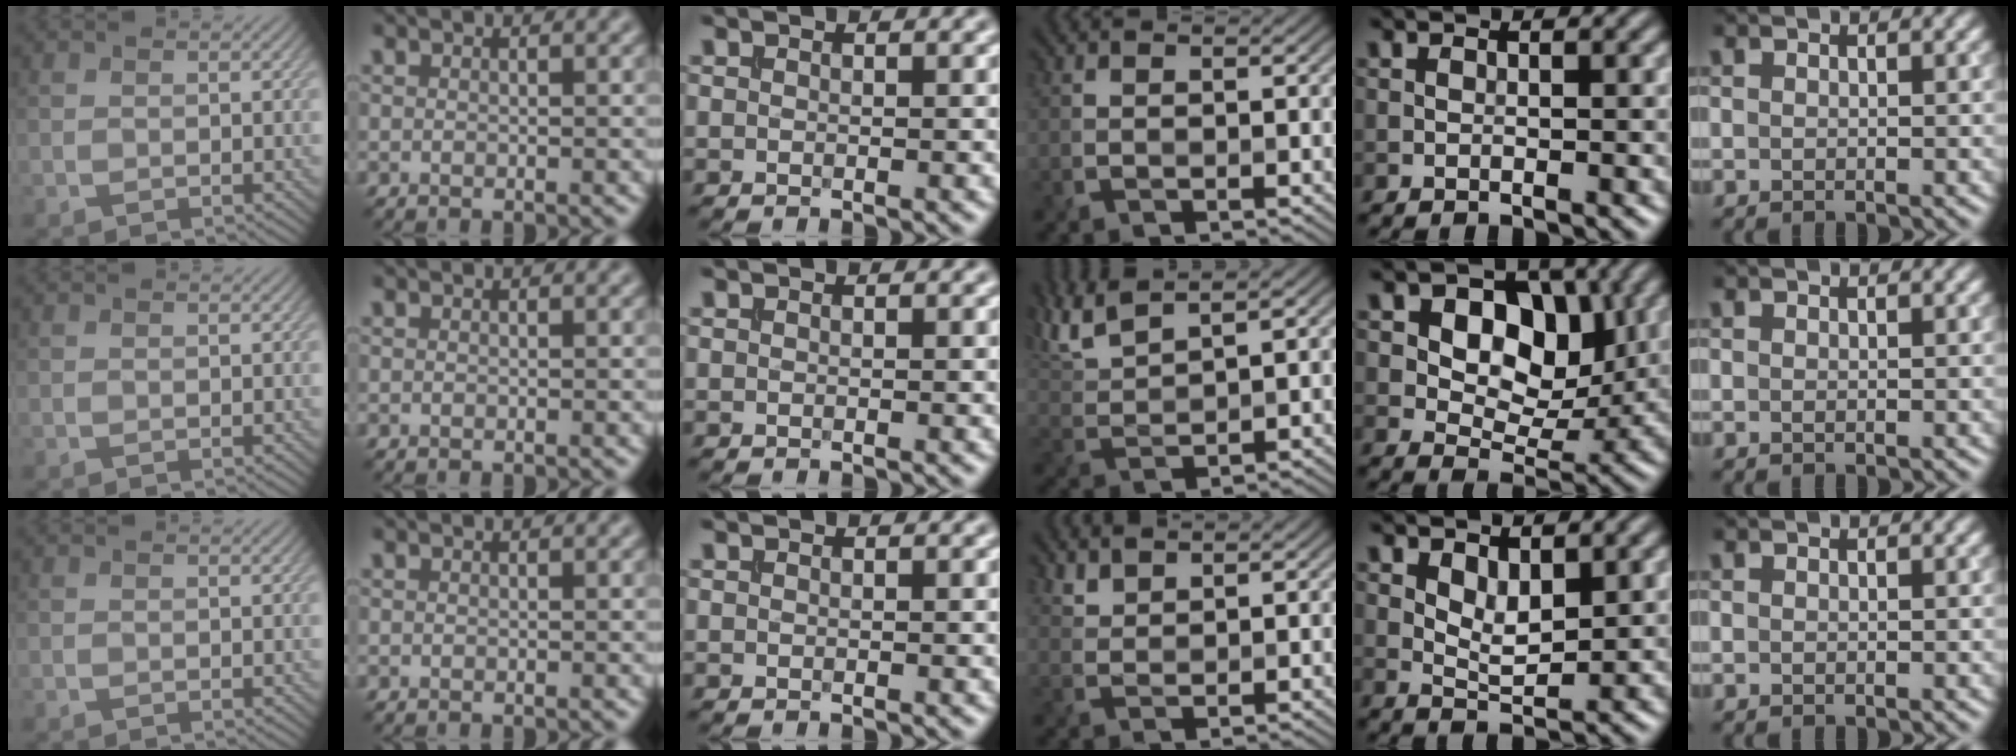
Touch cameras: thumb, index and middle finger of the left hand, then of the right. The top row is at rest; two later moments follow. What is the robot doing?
{"motion": "extract", "object": "file holder"}